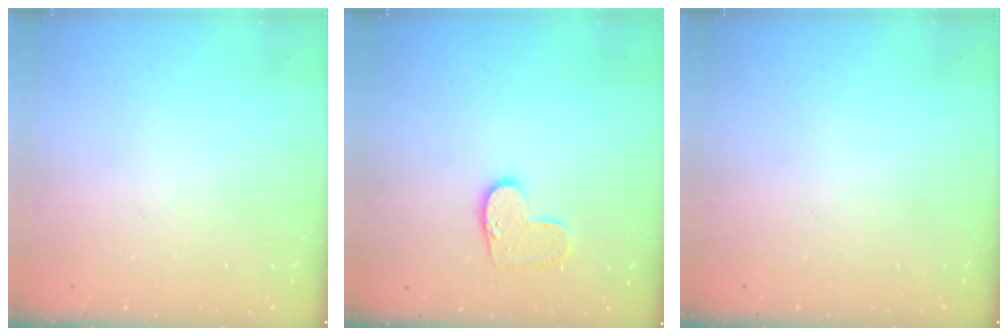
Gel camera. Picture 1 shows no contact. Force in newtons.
{"total": 9.0, "press": 9.0, "slide": 0.5}
{"total": 0.0}